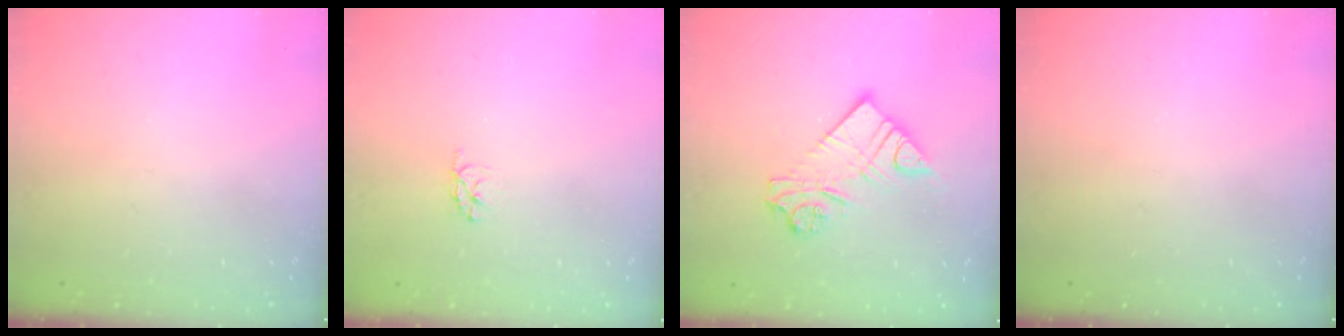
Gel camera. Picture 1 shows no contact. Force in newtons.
{"total": 2.9, "press": 2.9, "slide": 0.3}
{"total": 13.3, "press": 13.3, "slide": 1.4}
{"total": 0.0}